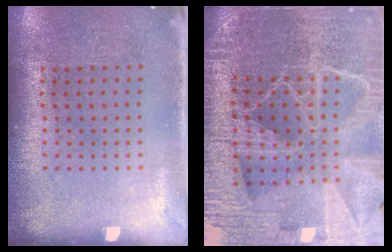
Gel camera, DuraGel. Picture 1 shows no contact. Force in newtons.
{"total": 6.0, "press": 5.2, "slide": 2.8}